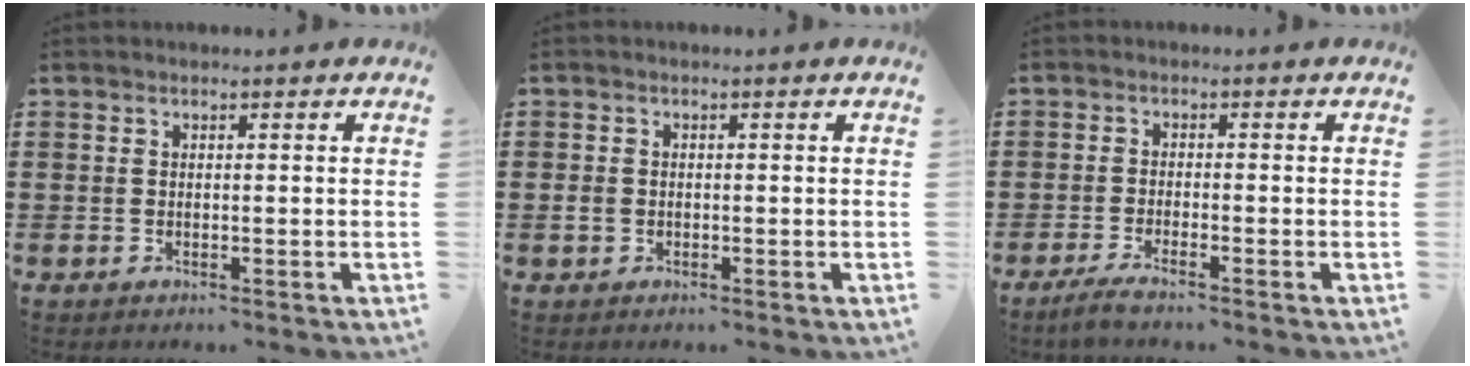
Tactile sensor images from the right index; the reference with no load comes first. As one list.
[{"total": 1.4, "force": [-0.3, 1.2, 0.6], "torque": [-0.015, 0.005, -0.006]}, {"total": 2.1, "force": [-1.8, -0.1, 1.1], "torque": [-0.025, -0.001, -0.037]}]